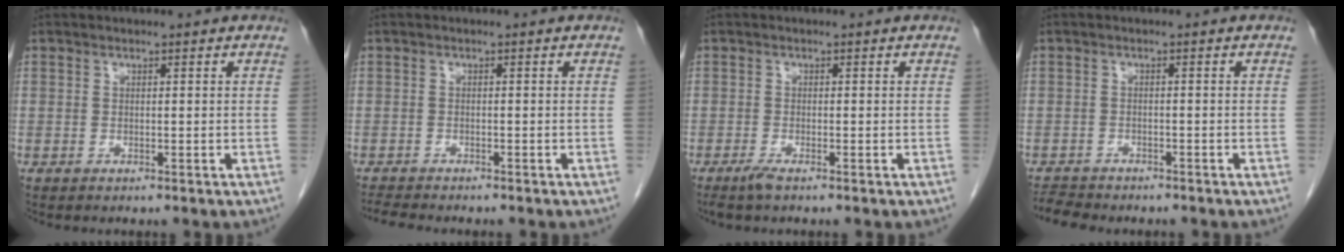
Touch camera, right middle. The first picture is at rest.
{"total": 3.6, "force": [-3.4, 0.3, 1.3], "torque": [-0.026, -0.014, -0.055]}
{"total": 1.6, "force": [-1.2, 0.0, 1.0], "torque": [-0.028, -0.006, -0.026]}
{"total": 4.2, "force": [-4.0, 1.0, 0.9], "torque": [-0.019, -0.013, -0.064]}